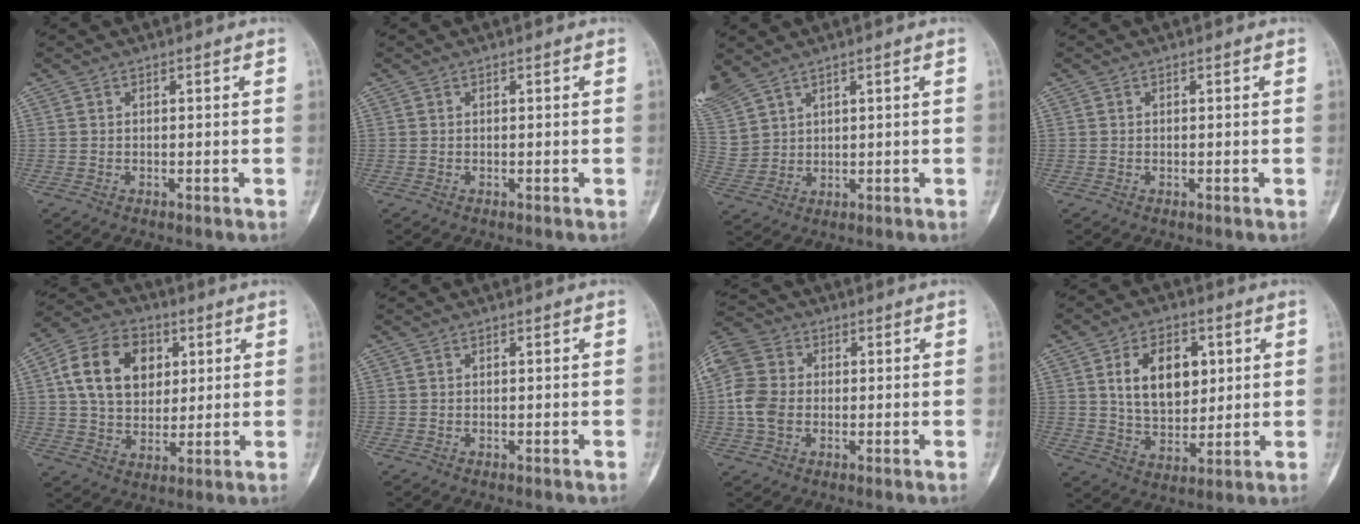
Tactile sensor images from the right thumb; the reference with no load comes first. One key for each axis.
{"total": 0.0}
{"total": 9.8, "fx": 7.0, "fy": 5.5, "fz": 4.2, "tx": -0.113, "ty": -0.010, "tz": 0.160}
{"total": 0.0}
{"total": 15.5, "fx": 4.1, "fy": 11.3, "fz": 9.8, "tx": -0.144, "ty": 0.002, "tz": 0.069}
{"total": 0.0}
{"total": 9.6, "fx": -0.5, "fy": 7.6, "fz": 5.8, "tx": -0.121, "ty": 0.017, "tz": -0.019}
{"total": 13.4, "fx": 3.4, "fy": 8.7, "fz": 9.5, "tx": -0.121, "ty": -0.012, "tz": 0.066}